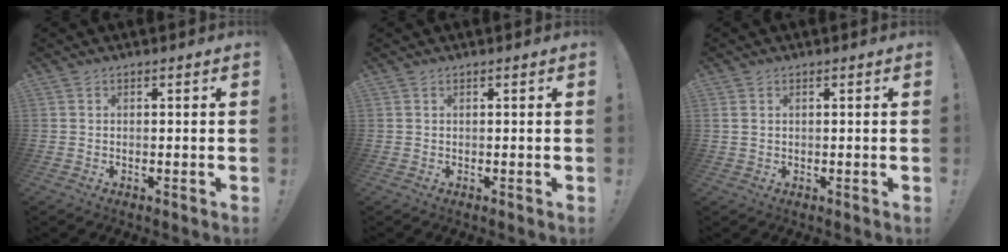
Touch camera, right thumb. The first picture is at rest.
{"total": 0.0}
{"total": 1.3, "force": [0.5, 1.0, 0.7], "torque": [-0.021, 0.006, 0.011]}